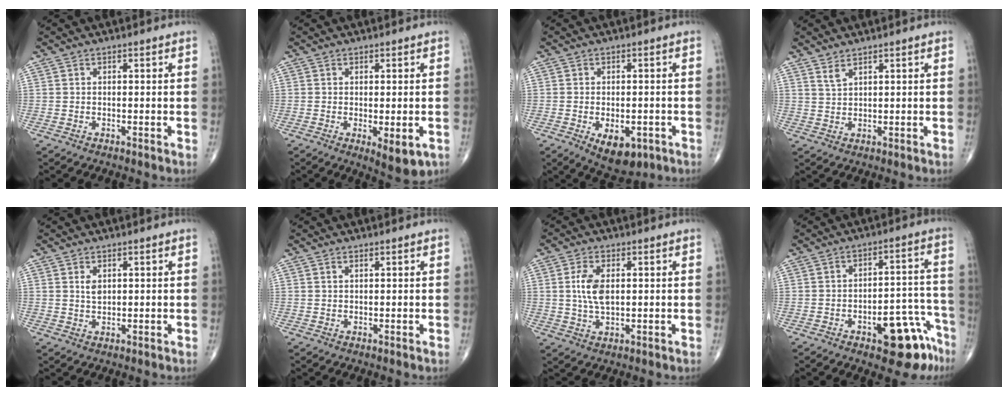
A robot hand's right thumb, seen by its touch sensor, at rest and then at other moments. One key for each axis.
{"total": 5.9, "fx": -1.7, "fy": 2.1, "fz": 5.3, "tx": -0.071, "ty": -0.015, "tz": -0.016}
{"total": 7.9, "fx": -3.0, "fy": 4.4, "fz": 5.9, "tx": -0.077, "ty": 0.004, "tz": -0.031}
{"total": 1.3, "fx": 1.1, "fy": 0.4, "fz": 0.7, "tx": -0.011, "ty": -0.003, "tz": 0.023}
{"total": 2.2, "fx": 0.8, "fy": 1.4, "fz": 1.5, "tx": -0.020, "ty": -0.005, "tz": 0.017}
{"total": 0.6, "fx": 0.4, "fy": 0.2, "fz": 0.4, "tx": -0.009, "ty": 0.001, "tz": 0.008}
{"total": 6.2, "fx": 0.9, "fy": 3.2, "fz": 5.2, "tx": -0.106, "ty": -0.003, "tz": 0.018}
{"total": 13.1, "fx": -7.5, "fy": 5.4, "fz": 9.3, "tx": -0.075, "ty": 0.070, "tz": -0.091}